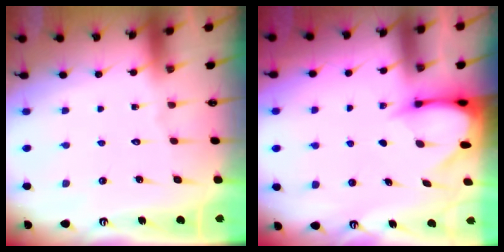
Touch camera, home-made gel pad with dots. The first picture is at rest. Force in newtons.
{"total": 3.5, "press": 3.5, "slide": 0.2}